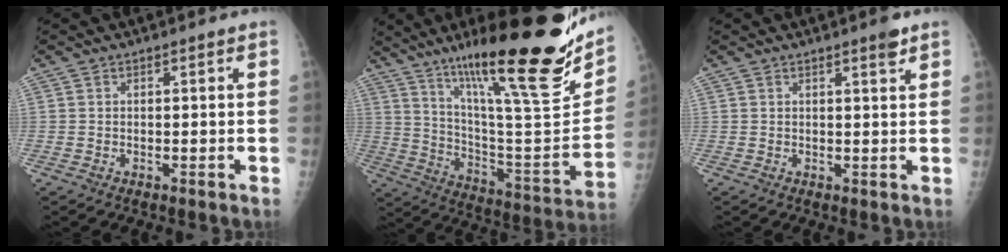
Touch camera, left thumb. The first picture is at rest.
{"total": 30.8, "force": [19.7, 5.2, 23.0], "torque": [-0.334, -0.081, 0.325]}
{"total": 2.0, "force": [1.4, 0.2, 1.4], "torque": [-0.019, -0.009, 0.020]}